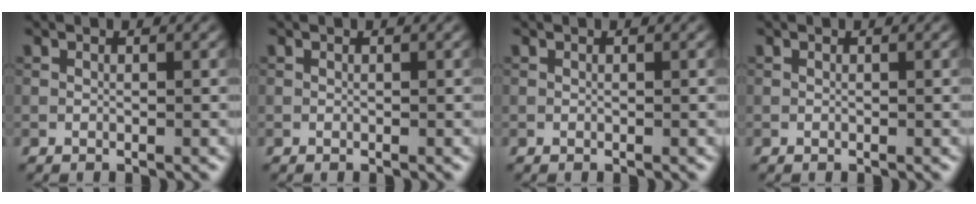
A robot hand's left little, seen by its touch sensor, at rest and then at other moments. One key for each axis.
{"total": 0.0}
{"total": 0.0}
{"total": 0.0}